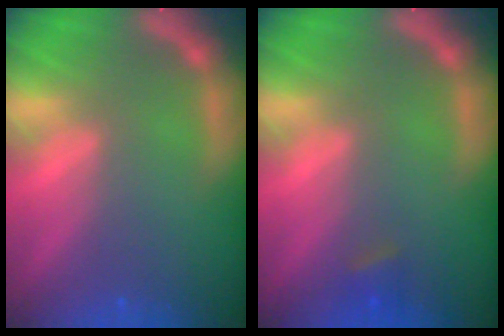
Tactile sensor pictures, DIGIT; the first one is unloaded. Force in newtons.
{"total": 1.4}